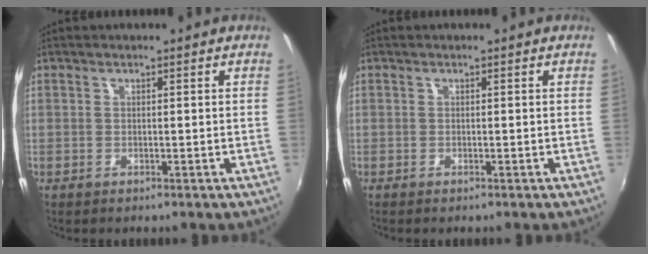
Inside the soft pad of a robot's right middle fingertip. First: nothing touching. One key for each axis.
{"total": 0.0}